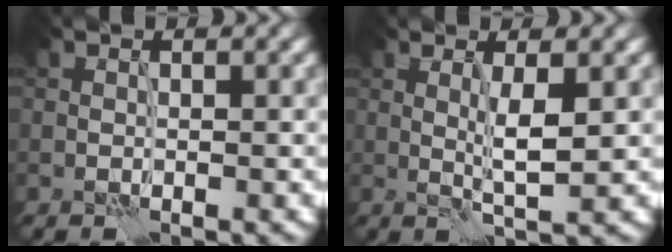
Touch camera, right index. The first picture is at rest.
{"total": 2.7, "force": [0.4, 0.1, 2.6], "torque": [-0.048, -0.004, 0.008]}